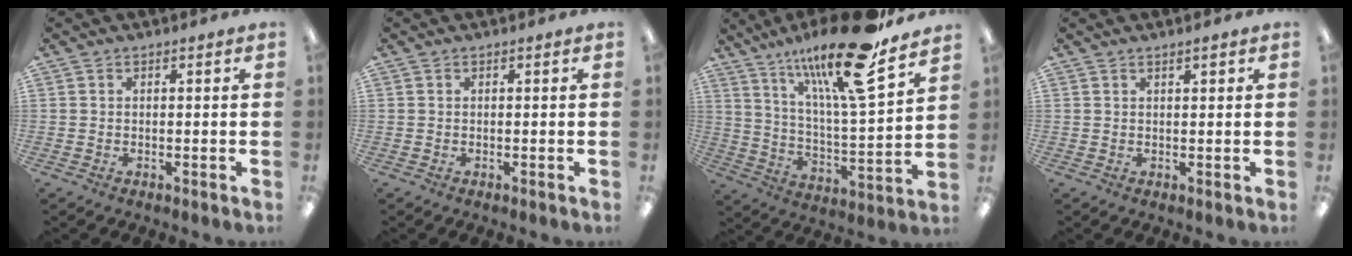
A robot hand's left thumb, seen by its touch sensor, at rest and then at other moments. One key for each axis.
{"total": 0.0}
{"total": 22.4, "fx": 15.6, "fy": 4.6, "fz": 15.4, "tx": -0.266, "ty": -0.091, "tz": 0.252}
{"total": 1.4, "fx": 1.0, "fy": 0.2, "fz": 0.9, "tx": -0.019, "ty": 0.000, "tz": 0.016}